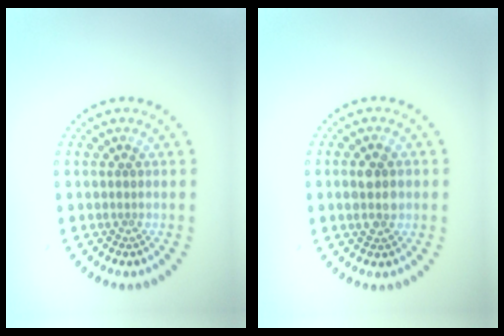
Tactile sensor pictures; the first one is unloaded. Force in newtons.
{"total": 2.7, "press": 2.7, "slide": 0.1}